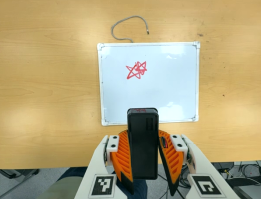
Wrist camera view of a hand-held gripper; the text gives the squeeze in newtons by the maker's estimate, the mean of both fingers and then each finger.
{"total": 9.0, "left": 7.3, "right": 10.7}